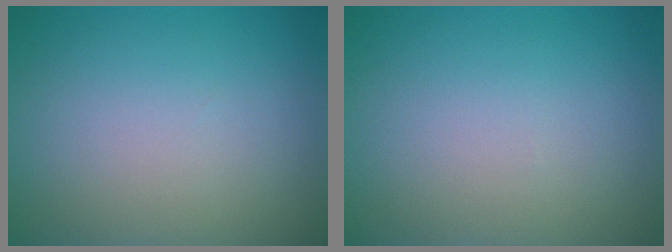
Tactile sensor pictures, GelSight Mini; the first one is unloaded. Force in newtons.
{"total": 0.0}